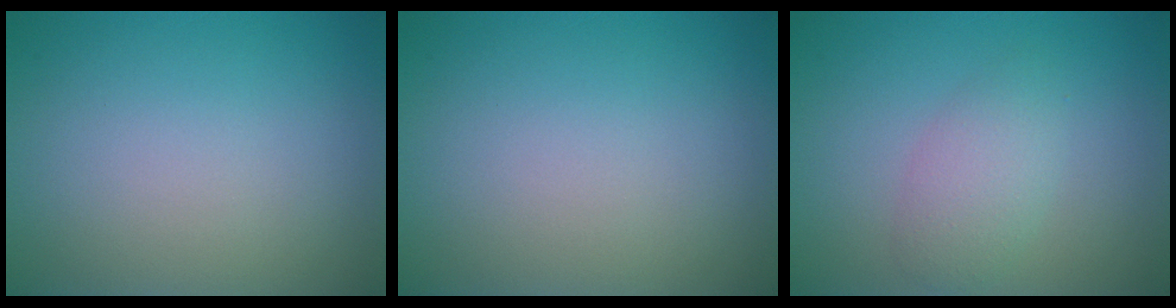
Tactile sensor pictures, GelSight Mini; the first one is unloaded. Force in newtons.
{"total": 0.0}
{"total": 2.6, "press": 2.6, "slide": 0.2}